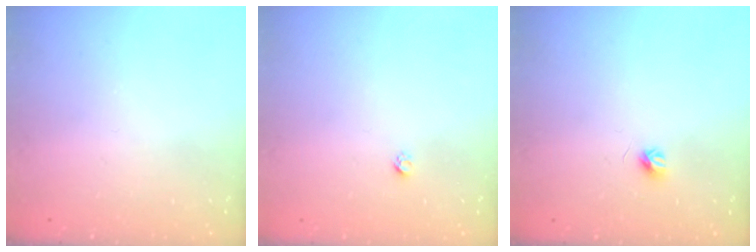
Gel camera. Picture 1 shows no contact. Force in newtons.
{"total": 1.9, "press": 1.9, "slide": 0.1}
{"total": 3.6, "press": 3.6, "slide": 0.4}